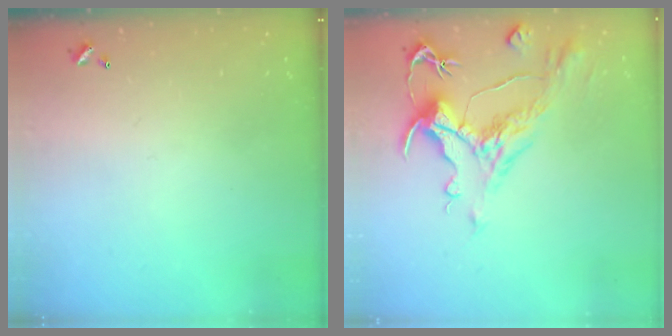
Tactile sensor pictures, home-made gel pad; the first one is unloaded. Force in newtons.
{"total": 2.6, "press": 2.1, "slide": 1.6}